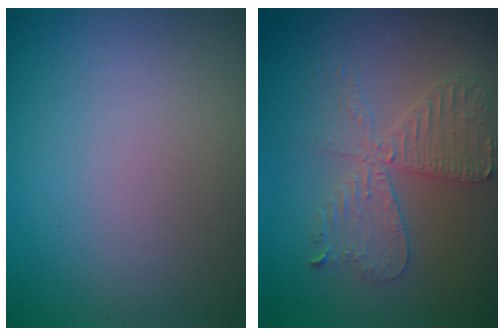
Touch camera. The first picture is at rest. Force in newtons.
{"total": 4.1, "press": 3.6, "slide": 1.9}